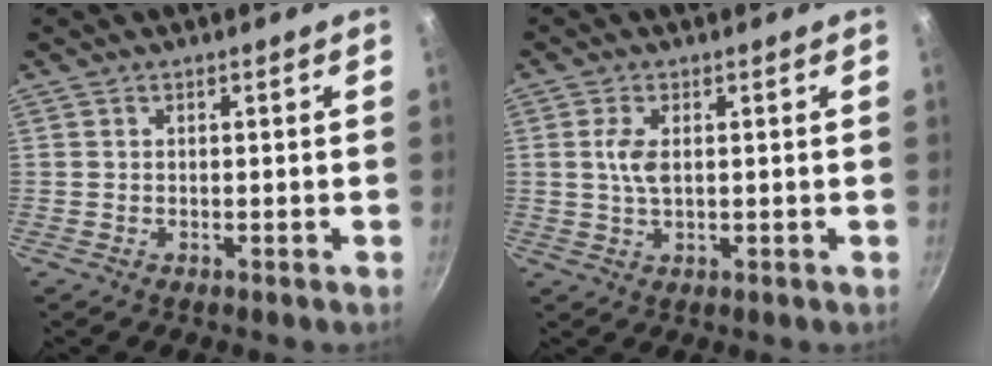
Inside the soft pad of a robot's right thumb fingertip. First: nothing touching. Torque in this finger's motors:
{"motor_torque": [0.81, 0.84, 0.78, 0.02, 0.02]}